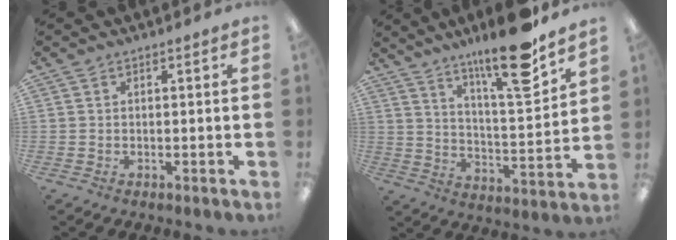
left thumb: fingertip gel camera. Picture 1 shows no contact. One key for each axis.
{"total": 17.0, "fx": 13.0, "fy": 2.9, "fz": 10.6, "tx": -0.174, "ty": -0.083, "tz": 0.207}